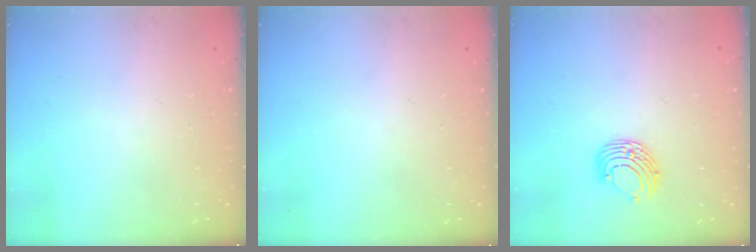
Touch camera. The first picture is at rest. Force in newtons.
{"total": 0.0}
{"total": 8.2, "press": 8.2, "slide": 0.8}